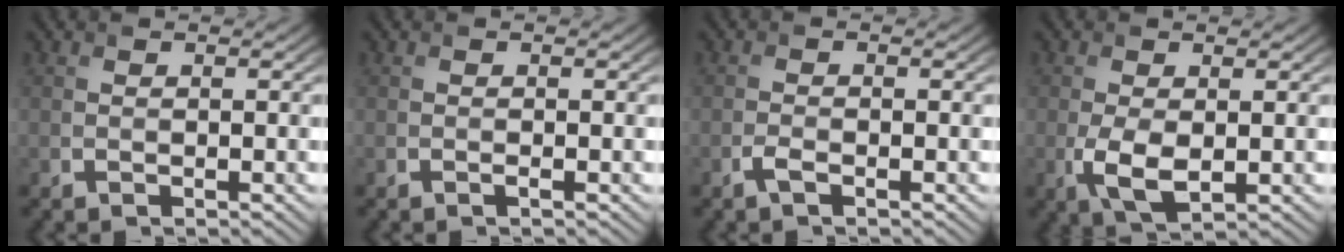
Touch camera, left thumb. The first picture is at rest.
{"total": 0.0}
{"total": 1.3, "force": [-0.9, 0.4, 0.9], "torque": [-0.023, 0.000, -0.018]}
{"total": 4.2, "force": [-0.6, 2.2, 3.6], "torque": [-0.089, -0.012, -0.008]}